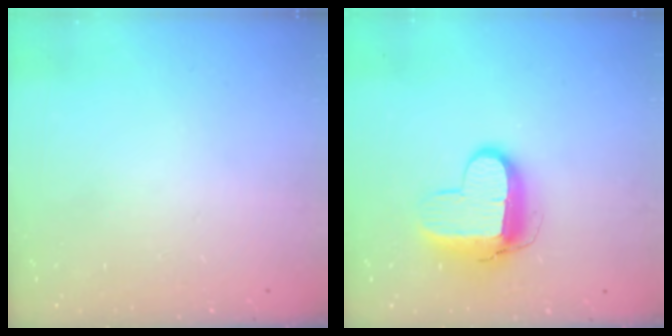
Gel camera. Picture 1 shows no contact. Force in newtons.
{"total": 11.4, "press": 11.3, "slide": 0.9}